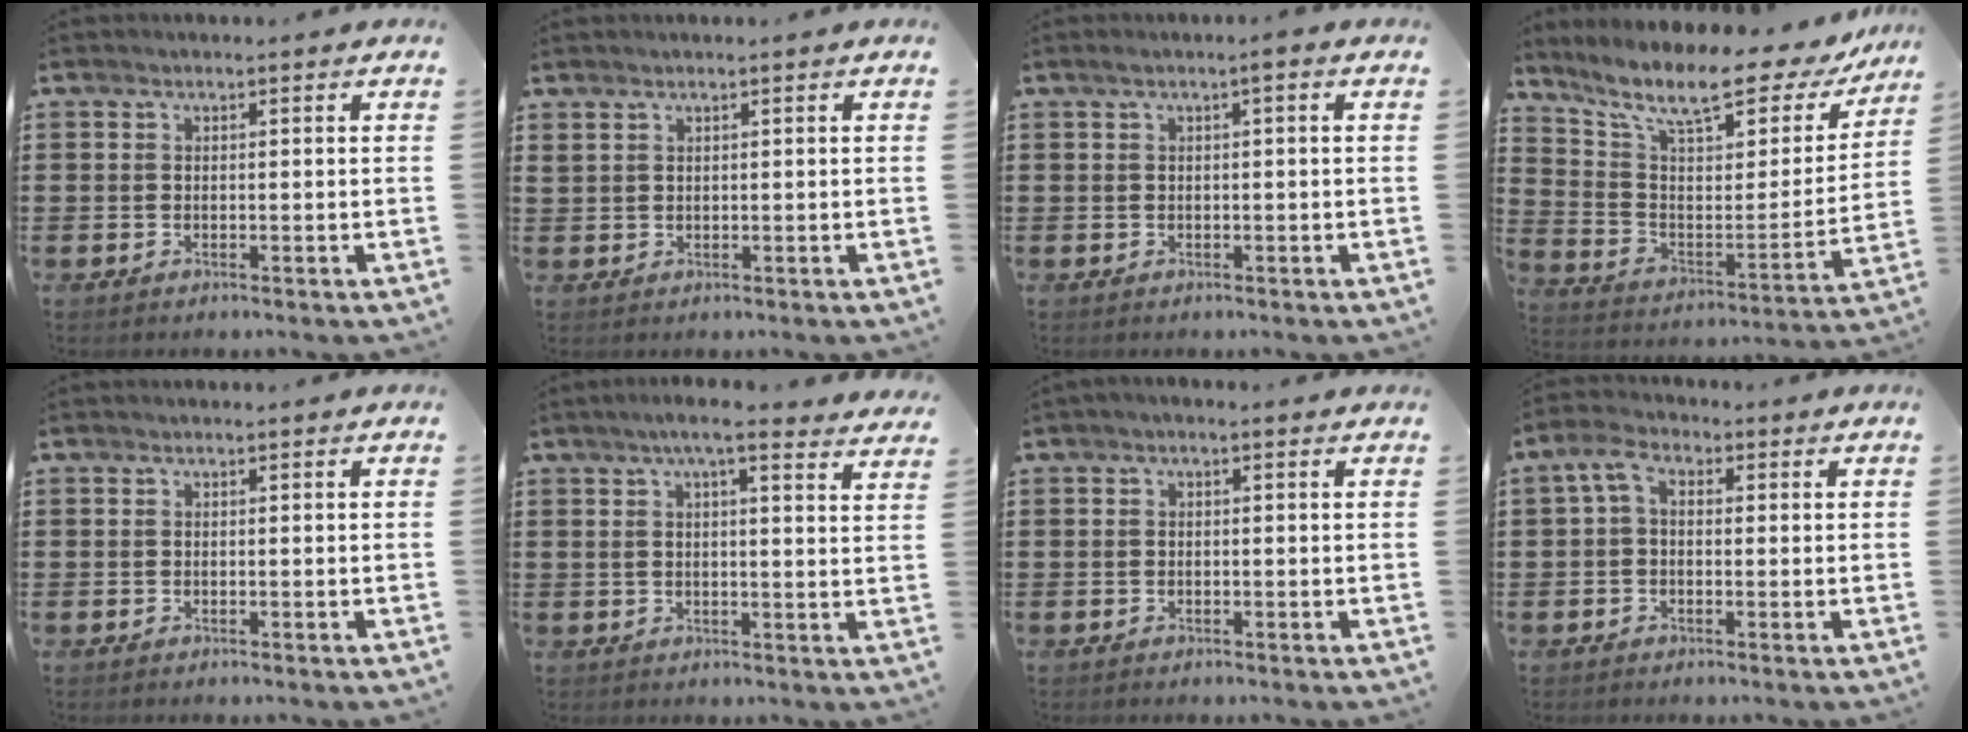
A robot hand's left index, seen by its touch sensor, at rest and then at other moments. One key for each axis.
{"total": 0.8, "fx": 0.7, "fy": 0.2, "fz": 0.3, "tx": -0.008, "ty": 0.000, "tz": 0.013}
{"total": 1.5, "fx": -0.1, "fy": 0.0, "fz": 1.5, "tx": -0.023, "ty": -0.003, "tz": -0.003}
{"total": 11.7, "fx": 8.8, "fy": 2.6, "fz": 7.2, "tx": -0.151, "ty": -0.060, "tz": 0.143}
{"total": 0.0}
{"total": 5.3, "fx": 4.1, "fy": 0.0, "fz": 3.3, "tx": -0.067, "ty": -0.009, "tz": 0.069}
{"total": 0.7, "fx": -0.2, "fy": 0.1, "fz": 0.7, "tx": -0.013, "ty": -0.001, "tz": -0.004}
{"total": 4.0, "fx": 0.3, "fy": 2.4, "fz": 3.2, "tx": -0.075, "ty": 0.007, "tz": 0.000}